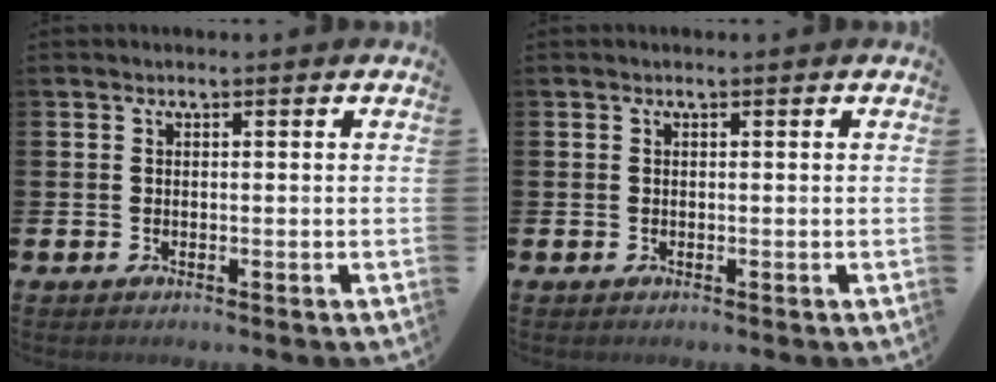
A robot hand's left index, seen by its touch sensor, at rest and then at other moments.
{"total": 0.0}